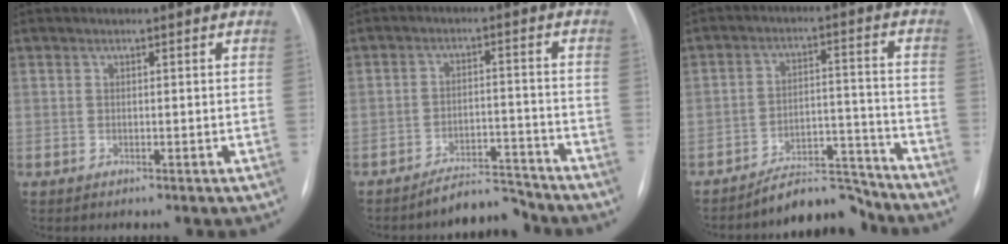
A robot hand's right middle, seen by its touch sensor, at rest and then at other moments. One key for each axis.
{"total": 5.1, "fx": -5.0, "fy": 0.8, "fz": 0.3, "tx": -0.002, "ty": 0.005, "tz": -0.079}
{"total": 7.8, "fx": -7.6, "fy": 1.6, "fz": 0.9, "tx": -0.004, "ty": 0.042, "tz": -0.121}